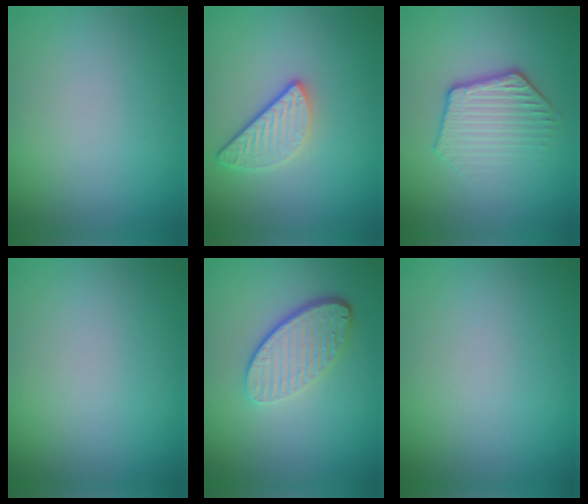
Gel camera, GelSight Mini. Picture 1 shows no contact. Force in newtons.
{"total": 2.9, "press": 2.3, "slide": 1.7}
{"total": 3.9, "press": 3.0, "slide": 2.5}
{"total": 0.0}
{"total": 4.4, "press": 3.1, "slide": 3.1}
{"total": 0.0}